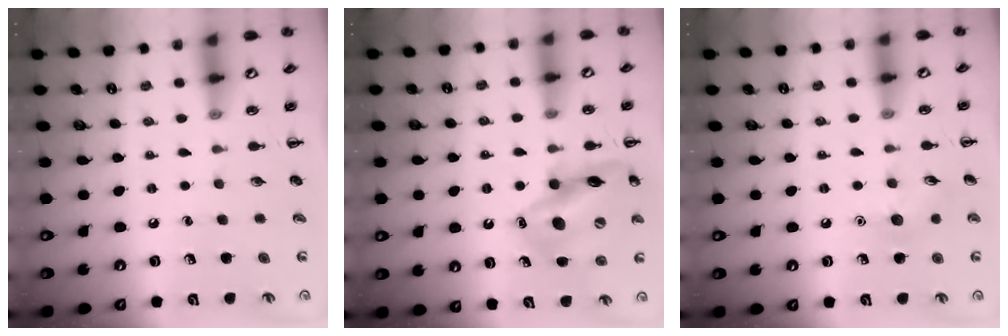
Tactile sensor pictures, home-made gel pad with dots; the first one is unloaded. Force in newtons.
{"total": 15.5, "press": 15.3, "slide": 2.7}
{"total": 6.5, "press": 6.3, "slide": 1.7}